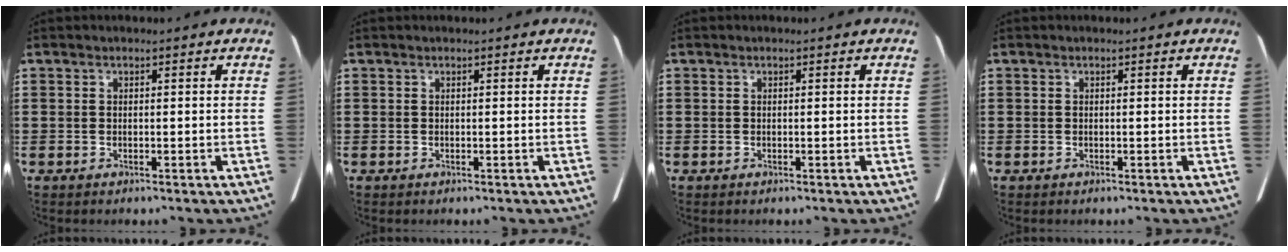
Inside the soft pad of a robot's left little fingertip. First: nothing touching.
{"total": 0.0}
{"total": 0.0}
{"total": 0.0}